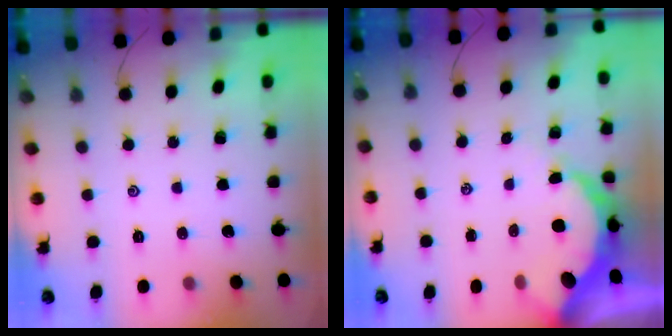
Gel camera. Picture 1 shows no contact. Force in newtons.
{"total": 8.6, "press": 8.6, "slide": 0.8}